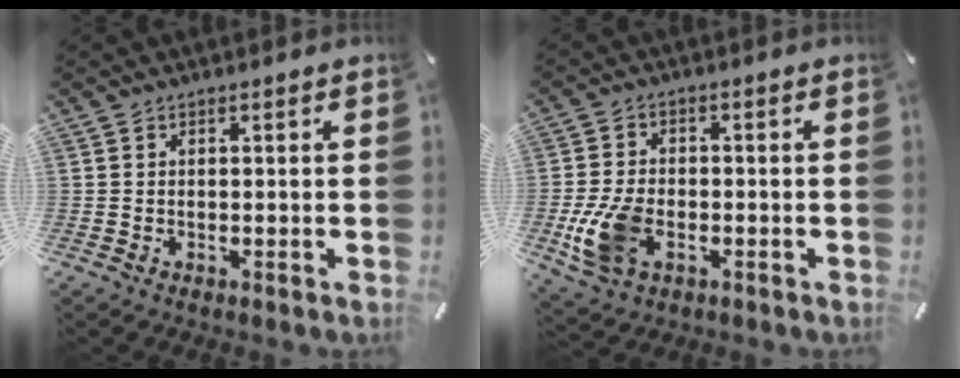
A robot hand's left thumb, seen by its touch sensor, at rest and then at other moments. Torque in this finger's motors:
{"motor_torque": [0.78, 1.81, 0.15, 0.09, 0.23]}